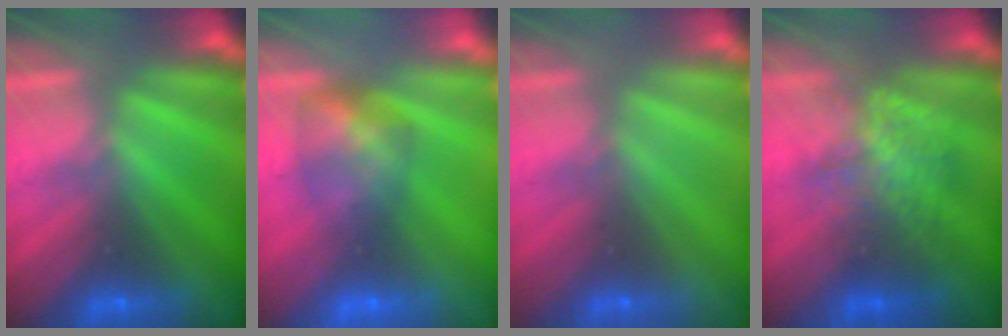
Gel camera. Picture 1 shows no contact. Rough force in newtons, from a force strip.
{"total": 7.7}
{"total": 2.9}
{"total": 2.3}